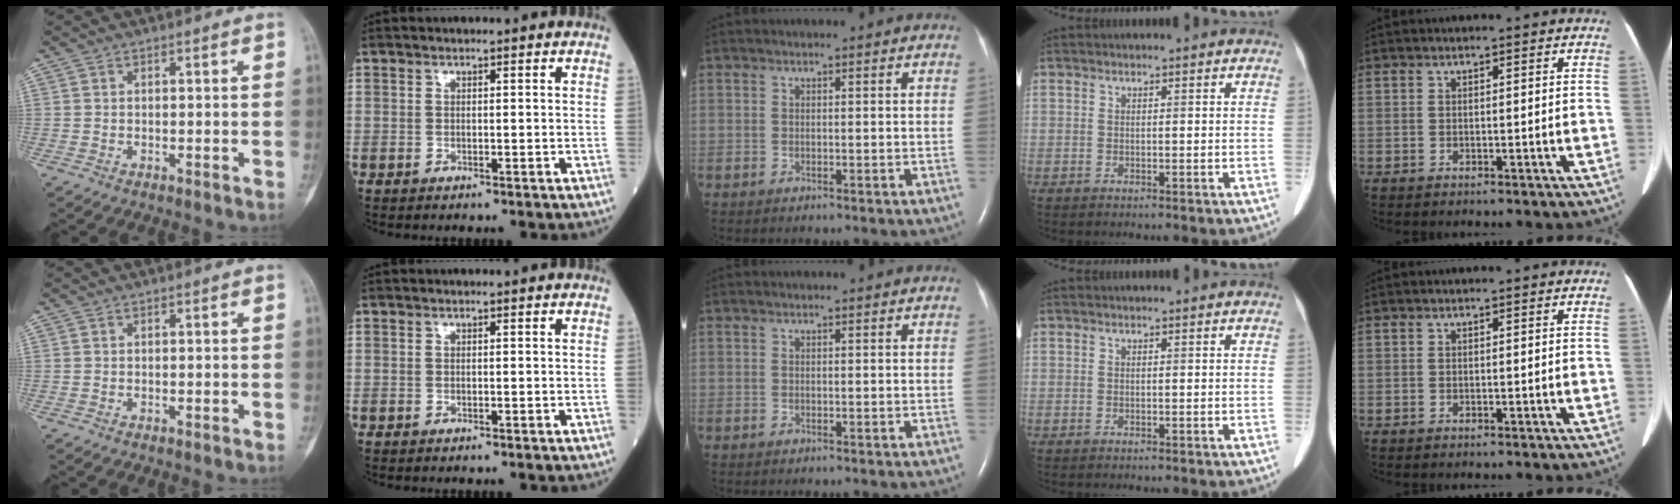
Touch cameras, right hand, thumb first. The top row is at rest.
{}